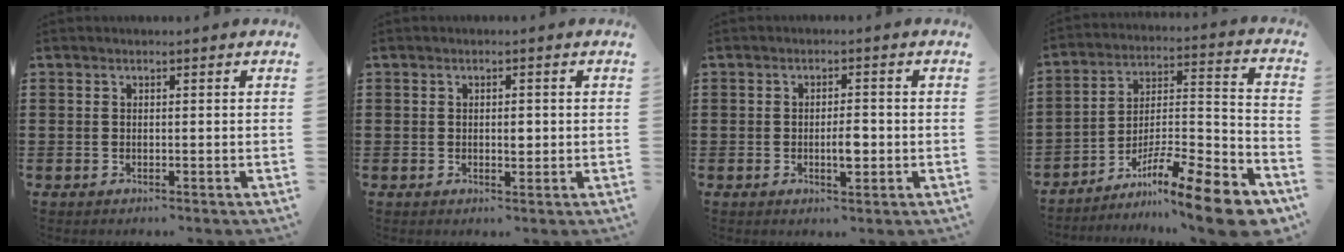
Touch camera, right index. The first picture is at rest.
{"total": 1.8, "force": [0.0, 0.7, 1.7], "torque": [-0.032, 0.001, 0.000]}
{"total": 3.4, "force": [-0.6, 1.2, 3.2], "torque": [-0.057, 0.002, -0.010]}
{"total": 13.0, "force": [-10.0, 1.6, 8.2], "torque": [-0.114, 0.025, -0.184]}